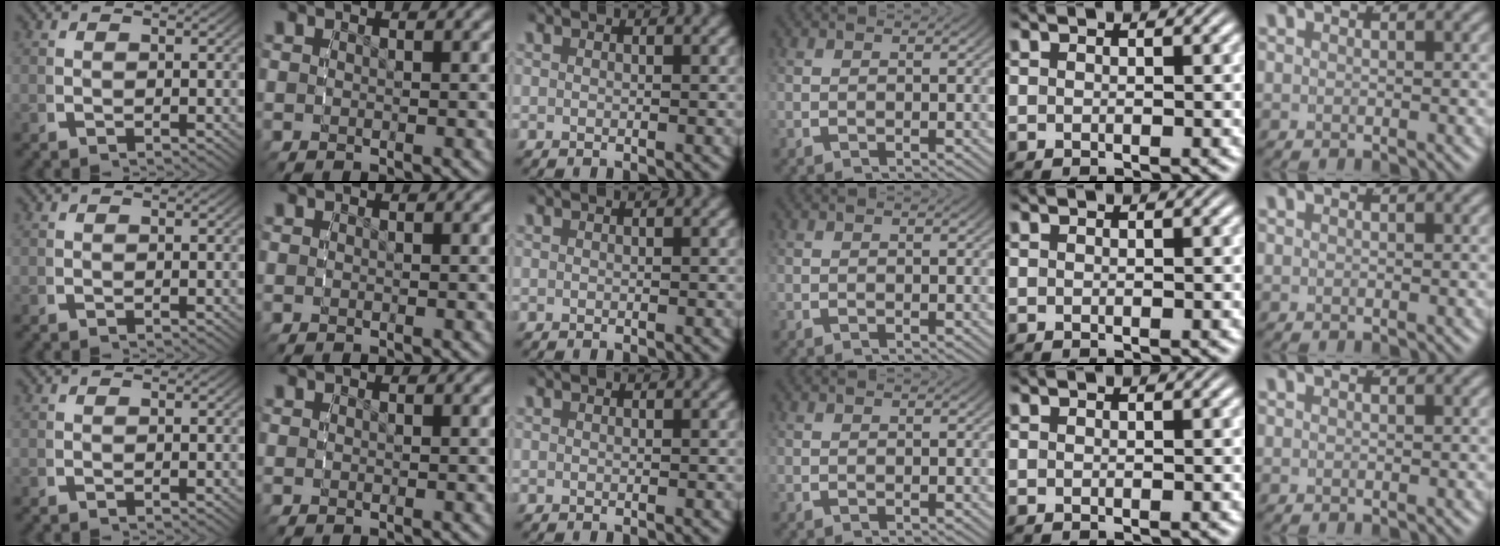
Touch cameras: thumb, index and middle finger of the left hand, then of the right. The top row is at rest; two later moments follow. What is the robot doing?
{"motion": "reach", "object": "photo album"}